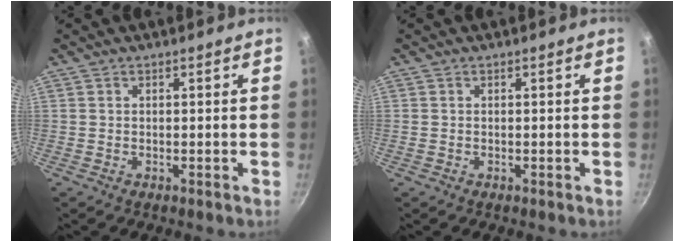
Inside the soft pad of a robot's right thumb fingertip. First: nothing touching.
{"total": 0.0}